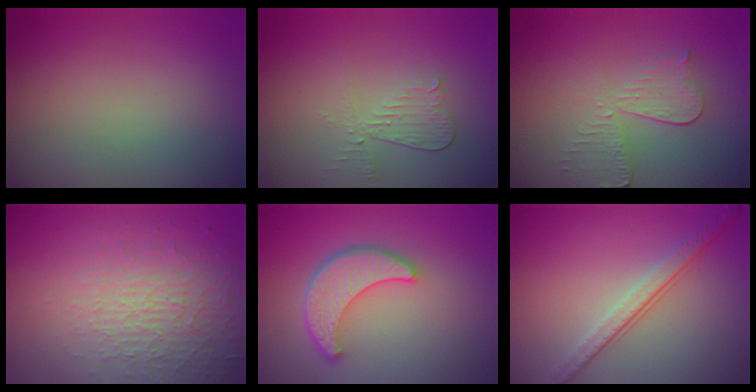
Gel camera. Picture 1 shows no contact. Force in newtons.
{"total": 2.1, "press": 2.0, "slide": 0.5}
{"total": 3.1, "press": 2.7, "slide": 1.6}
{"total": 4.9, "press": 3.2, "slide": 3.7}
{"total": 5.7, "press": 4.3, "slide": 3.7}
{"total": 3.8, "press": 2.8, "slide": 2.7}